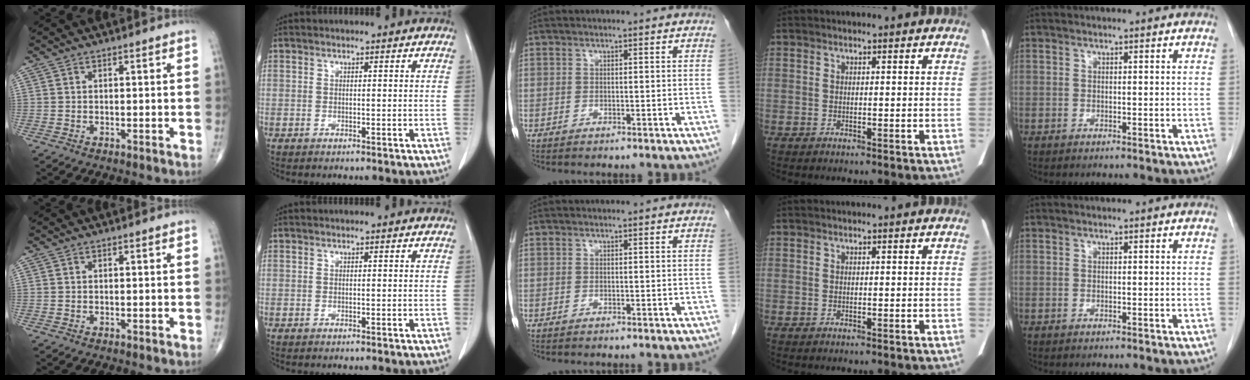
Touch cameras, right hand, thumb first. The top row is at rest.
{}